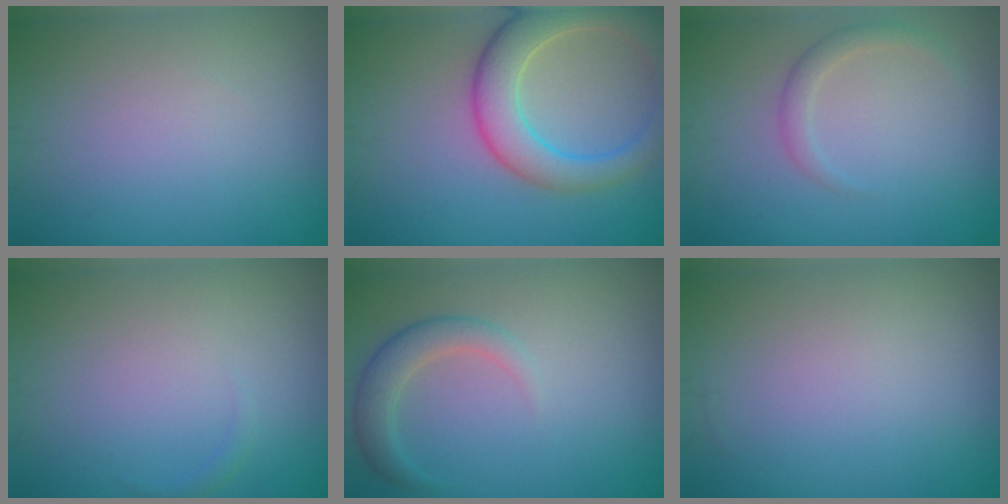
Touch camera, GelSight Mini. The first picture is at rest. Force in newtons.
{"total": 6.5, "press": 6.4, "slide": 0.4}
{"total": 1.6, "press": 1.6, "slide": 0.1}
{"total": 0.6, "press": 0.6, "slide": 0.1}
{"total": 2.7, "press": 2.7, "slide": 0.1}
{"total": 0.0}